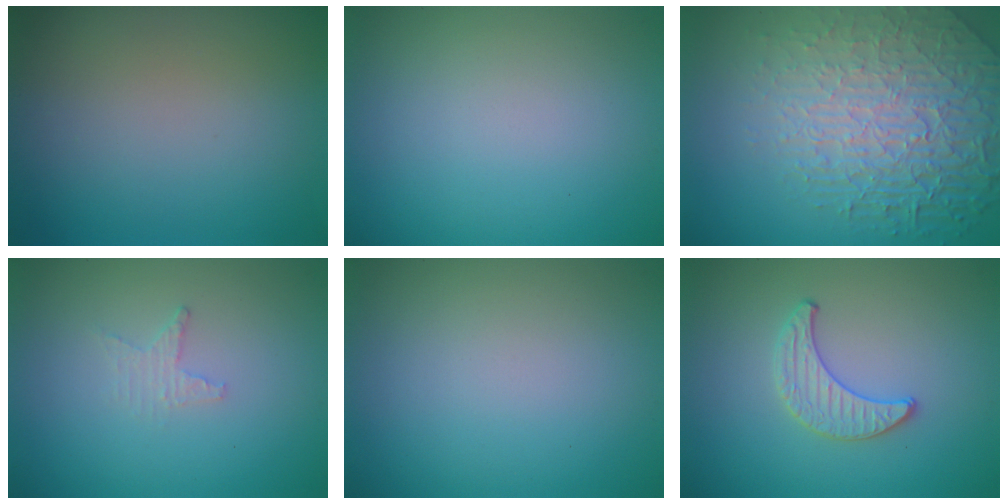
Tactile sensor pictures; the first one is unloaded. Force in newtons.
{"total": 0.0}
{"total": 8.7, "press": 6.0, "slide": 6.3}
{"total": 1.2, "press": 1.2, "slide": 0.4}
{"total": 0.0}
{"total": 1.5, "press": 1.5, "slide": 0.1}